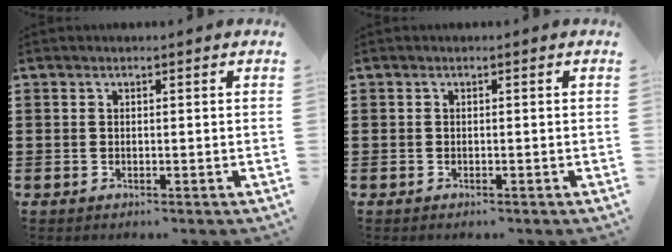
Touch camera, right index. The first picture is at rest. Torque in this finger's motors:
{"motor_torque": [0.02, 0.15, 0.01, -0.01]}